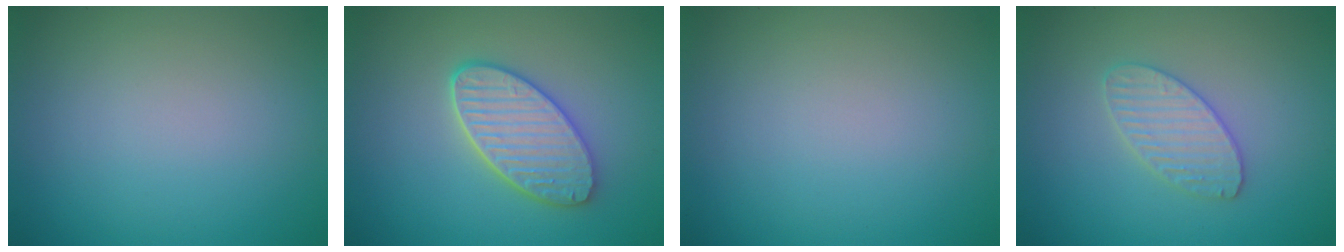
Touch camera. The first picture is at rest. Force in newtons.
{"total": 5.1, "press": 4.5, "slide": 2.5}
{"total": 0.0}
{"total": 3.0, "press": 3.0, "slide": 0.2}